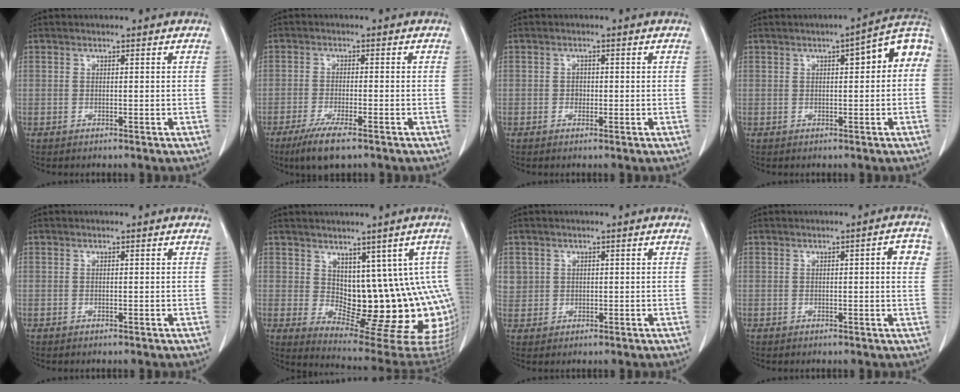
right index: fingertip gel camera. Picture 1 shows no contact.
{"total": 6.4, "force": [-4.3, 0.8, 4.7], "torque": [-0.084, -0.015, -0.071]}
{"total": 1.1, "force": [-0.2, 1.0, 0.5], "torque": [-0.005, 0.004, -0.002]}
{"total": 7.8, "force": [1.8, 1.7, 7.4], "torque": [-0.094, 0.033, 0.015]}
{"total": 0.0}
{"total": 14.4, "force": [1.5, 7.2, 12.3], "torque": [-0.131, 0.006, 0.038]}
{"total": 2.9, "force": [1.1, 2.6, 0.2], "torque": [0.010, 0.004, 0.023]}
{"total": 3.6, "force": [0.9, 0.6, 3.5], "torque": [-0.035, 0.005, 0.006]}